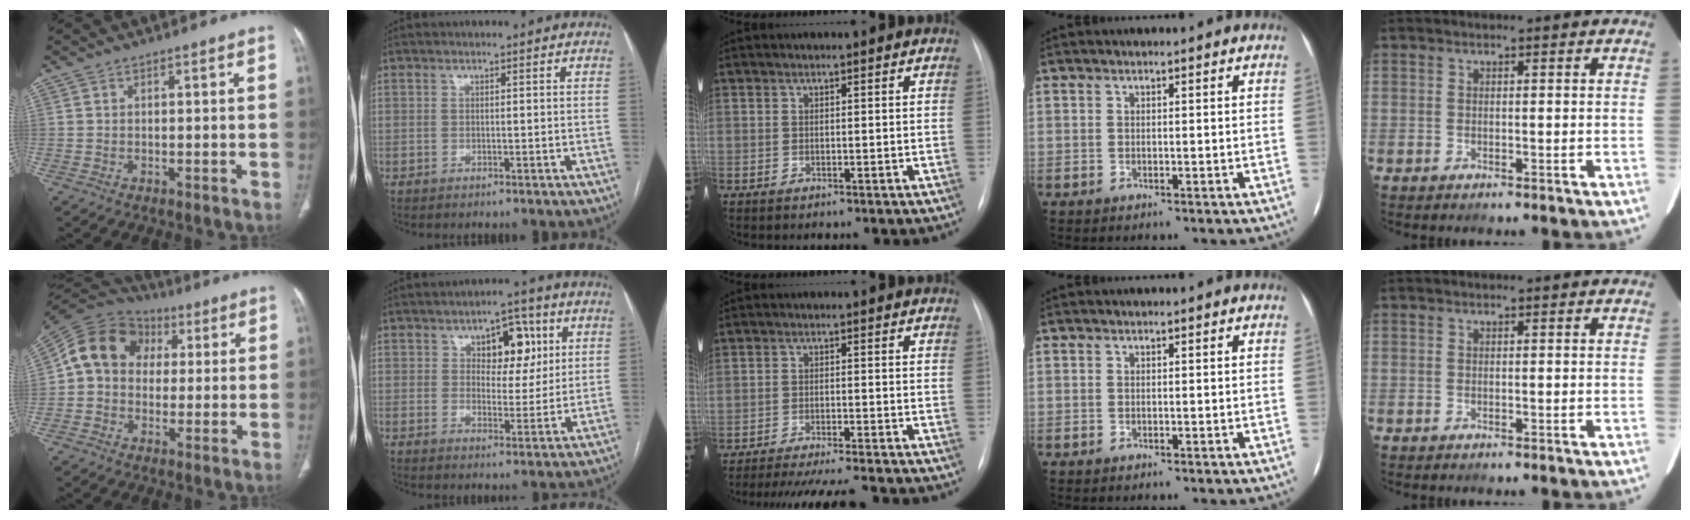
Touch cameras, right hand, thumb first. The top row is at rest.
{"thumb": {"total": 13.0, "force": [1.9, 10.9, 6.8], "torque": [-0.111, 0.030, 0.020]}, "index": {"total": 7.6, "force": [2.9, 4.2, 5.6], "torque": [-0.068, 0.016, 0.045]}, "middle": {"total": 13.9, "force": [-12.6, 0.6, 5.9], "torque": [-0.085, -0.024, -0.172]}}